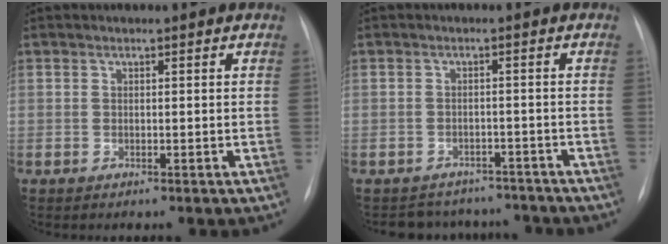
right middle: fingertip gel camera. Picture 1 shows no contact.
{"total": 7.9, "force": [-7.3, 3.1, 0.4], "torque": [0.000, 0.019, -0.087]}